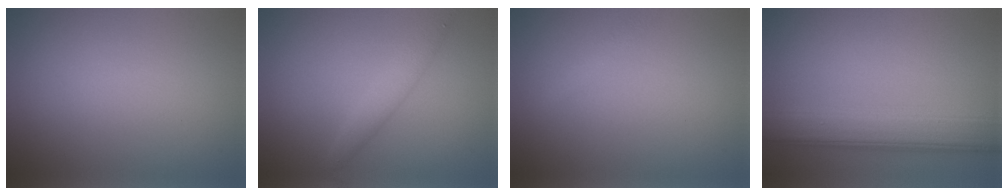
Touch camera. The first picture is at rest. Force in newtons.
{"total": 2.1, "press": 2.1, "slide": 0.0}
{"total": 0.9, "press": 0.9, "slide": 0.0}
{"total": 6.5, "press": 6.5, "slide": 0.1}